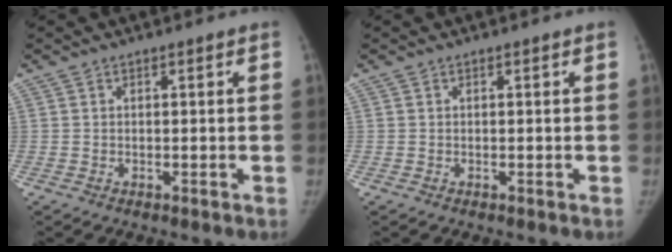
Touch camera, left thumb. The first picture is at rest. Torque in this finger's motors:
{"motor_torque": [0.02, 0.00, 0.26, -0.20, 0.00]}